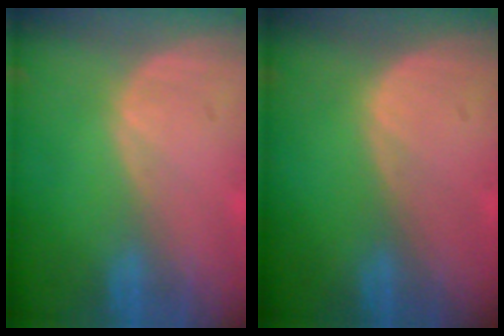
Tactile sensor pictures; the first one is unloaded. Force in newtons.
{"total": 0.0}